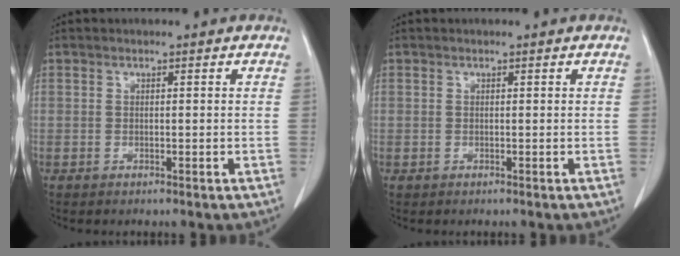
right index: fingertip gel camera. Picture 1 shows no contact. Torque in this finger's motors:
{"motor_torque": [-0.08, 0.11, -0.12, -0.08]}